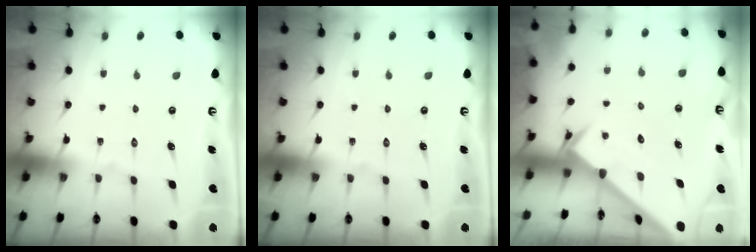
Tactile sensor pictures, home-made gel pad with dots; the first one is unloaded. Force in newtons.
{"total": 0.0}
{"total": 2.5, "press": 2.5, "slide": 0.2}